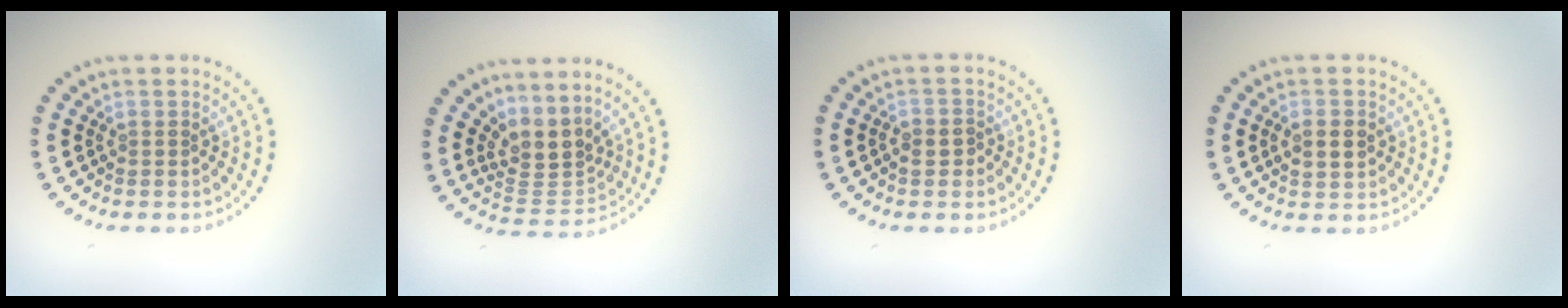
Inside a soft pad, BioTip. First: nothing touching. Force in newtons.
{"total": 3.5, "press": 2.6, "slide": 2.4}
{"total": 1.2, "press": 1.1, "slide": 0.5}
{"total": 2.3, "press": 2.3, "slide": 0.2}